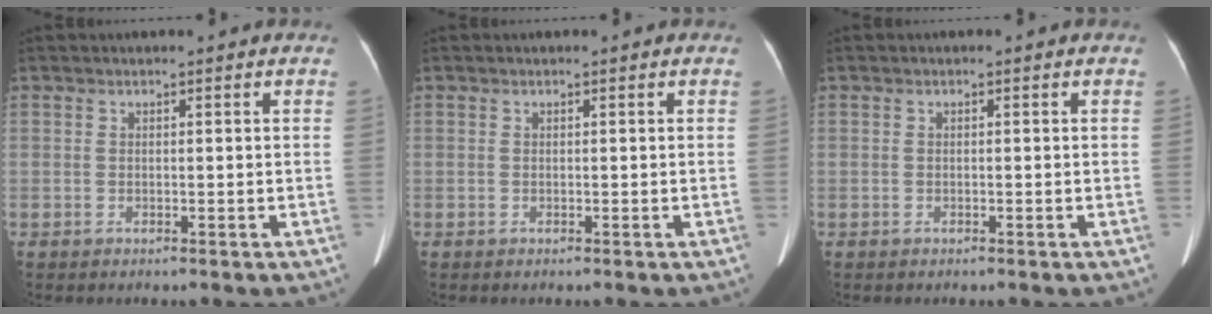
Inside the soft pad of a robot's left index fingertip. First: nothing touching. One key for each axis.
{"total": 0.0}
{"total": 0.0}